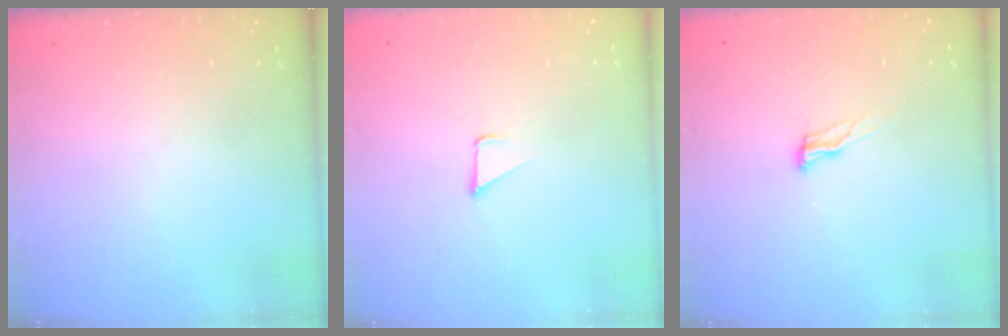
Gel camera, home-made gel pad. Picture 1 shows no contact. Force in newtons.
{"total": 1.7, "press": 1.7, "slide": 0.1}
{"total": 8.0, "press": 7.7, "slide": 2.0}